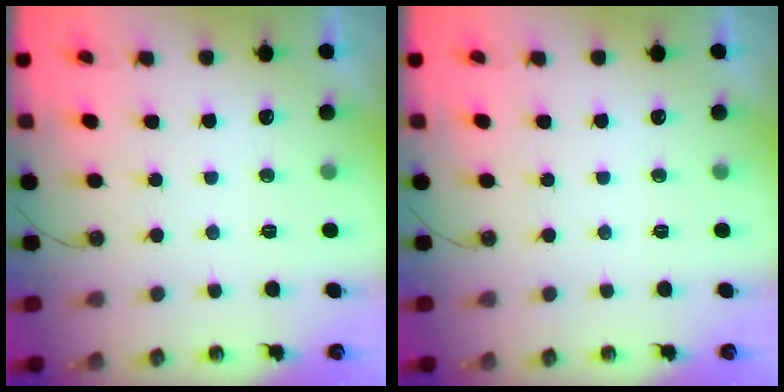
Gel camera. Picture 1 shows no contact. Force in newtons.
{"total": 0.0}